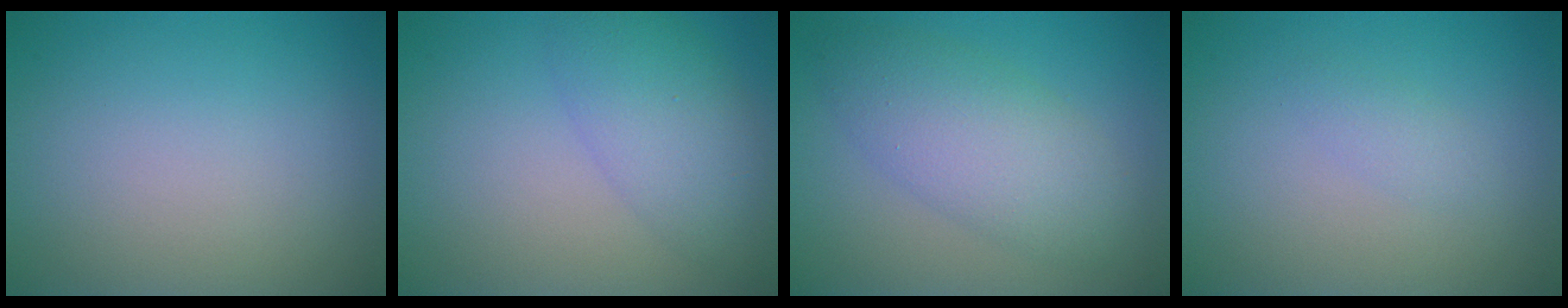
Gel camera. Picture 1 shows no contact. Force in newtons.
{"total": 4.5, "press": 4.5, "slide": 0.2}
{"total": 5.6, "press": 5.6, "slide": 0.1}
{"total": 1.1, "press": 1.1, "slide": 0.0}